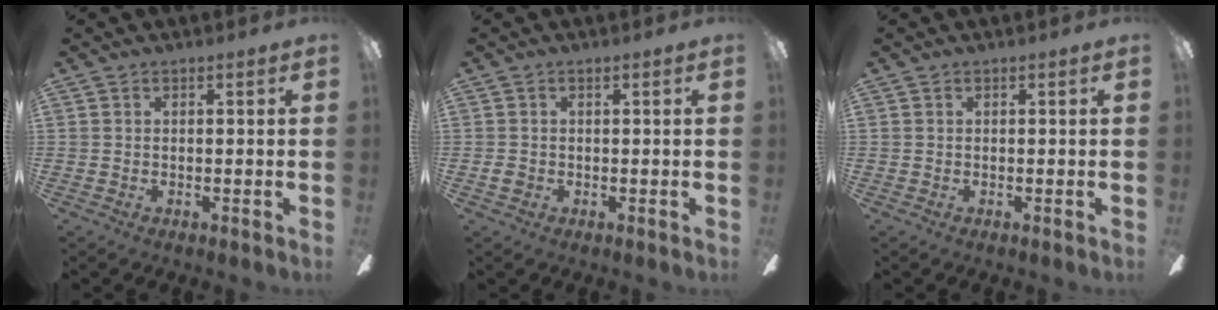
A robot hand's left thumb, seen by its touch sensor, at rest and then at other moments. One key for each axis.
{"total": 1.3, "fx": -0.3, "fy": 1.1, "fz": 0.7, "tx": -0.012, "ty": 0.004, "tz": -0.007}
{"total": 0.0}